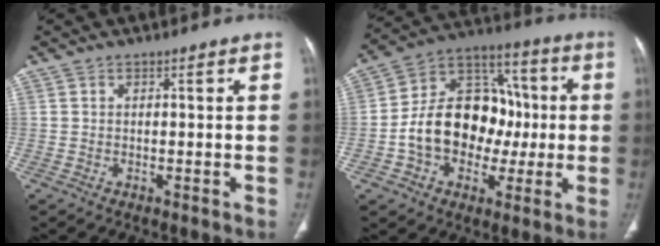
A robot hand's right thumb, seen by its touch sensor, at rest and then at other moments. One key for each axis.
{"total": 18.8, "fx": -2.0, "fy": 14.2, "fz": 12.1, "tx": -0.158, "ty": 0.047, "tz": -0.030}